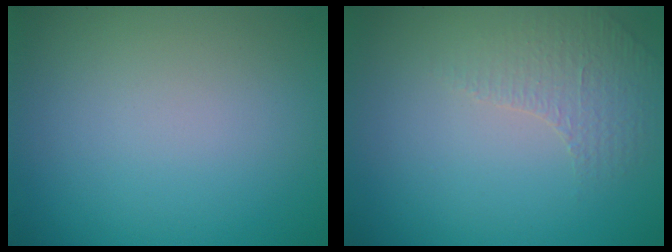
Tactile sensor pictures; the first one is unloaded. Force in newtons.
{"total": 1.3, "press": 0.9, "slide": 0.9}